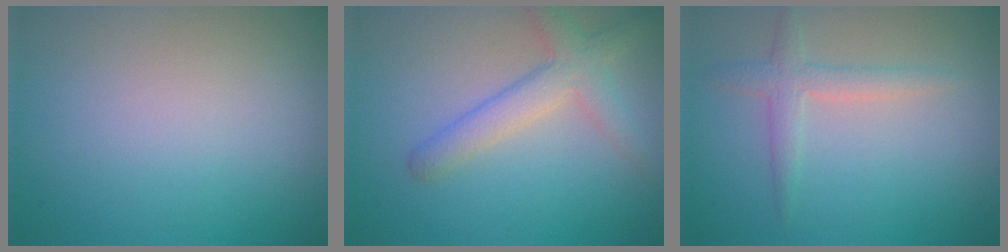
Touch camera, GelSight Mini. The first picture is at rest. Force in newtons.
{"total": 3.8, "press": 3.8, "slide": 0.2}
{"total": 2.3, "press": 2.3, "slide": 0.1}